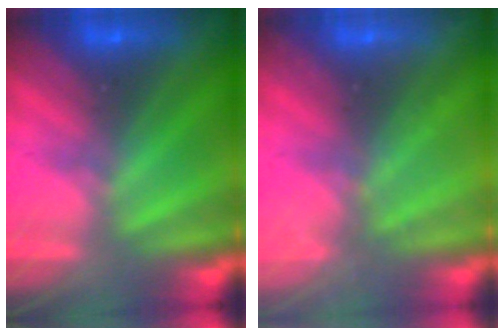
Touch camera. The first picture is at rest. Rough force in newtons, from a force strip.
{"total": 2.2}